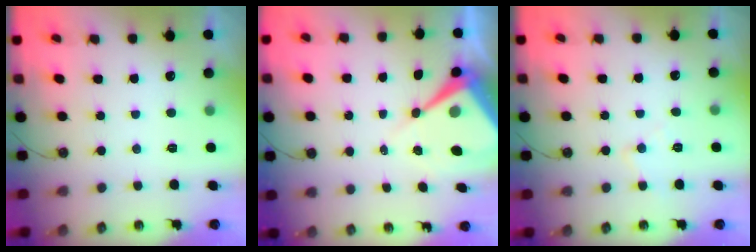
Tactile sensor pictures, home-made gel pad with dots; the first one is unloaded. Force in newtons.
{"total": 9.8, "press": 9.8, "slide": 0.8}
{"total": 5.9, "press": 5.9, "slide": 0.9}